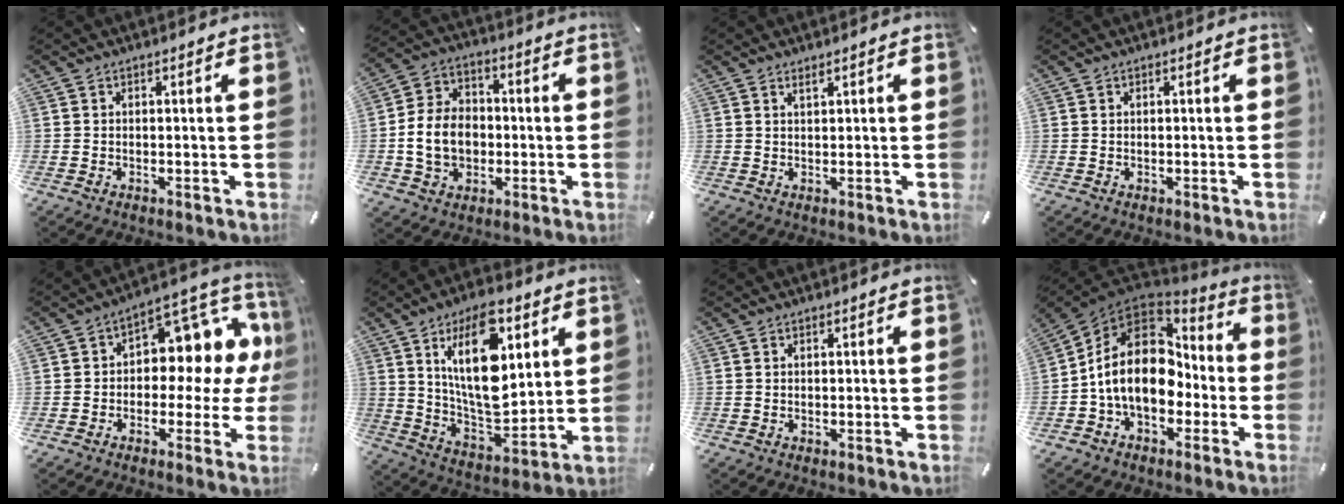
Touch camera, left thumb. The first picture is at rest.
{"total": 10.9, "force": [-1.5, 8.9, 6.1], "torque": [-0.138, 0.021, -0.025]}
{"total": 1.1, "force": [0.8, 0.3, 0.7], "torque": [-0.014, 0.000, 0.013]}
{"total": 0.0}
{"total": 11.9, "force": [1.6, 8.3, 8.3], "torque": [-0.103, -0.026, 0.026]}
{"total": 20.6, "force": [8.3, 10.1, 16.0], "torque": [-0.289, -0.033, 0.130]}
{"total": 0.0}
{"total": 17.8, "force": [-0.5, 13.3, 11.7], "torque": [-0.217, 0.013, -0.005]}